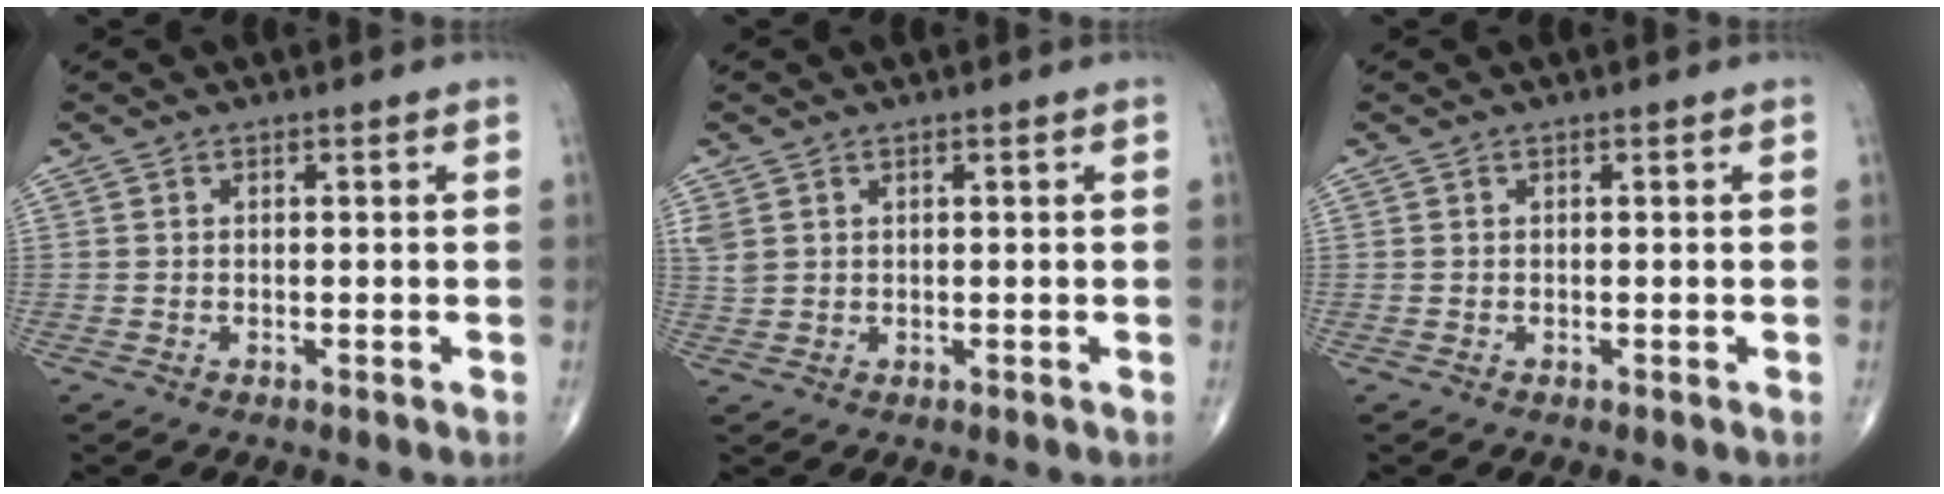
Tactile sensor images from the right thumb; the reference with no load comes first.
{"total": 2.5, "force": [1.2, 1.8, 1.3], "torque": [-0.036, 0.003, 0.034]}
{"total": 0.0}